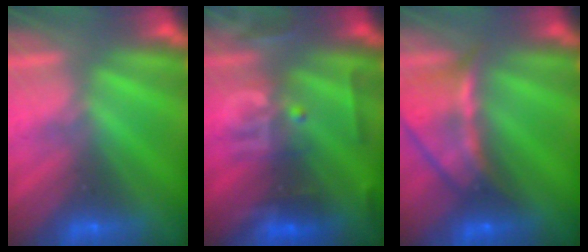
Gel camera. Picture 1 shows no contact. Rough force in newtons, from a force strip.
{"total": 2.8}
{"total": 6.3}